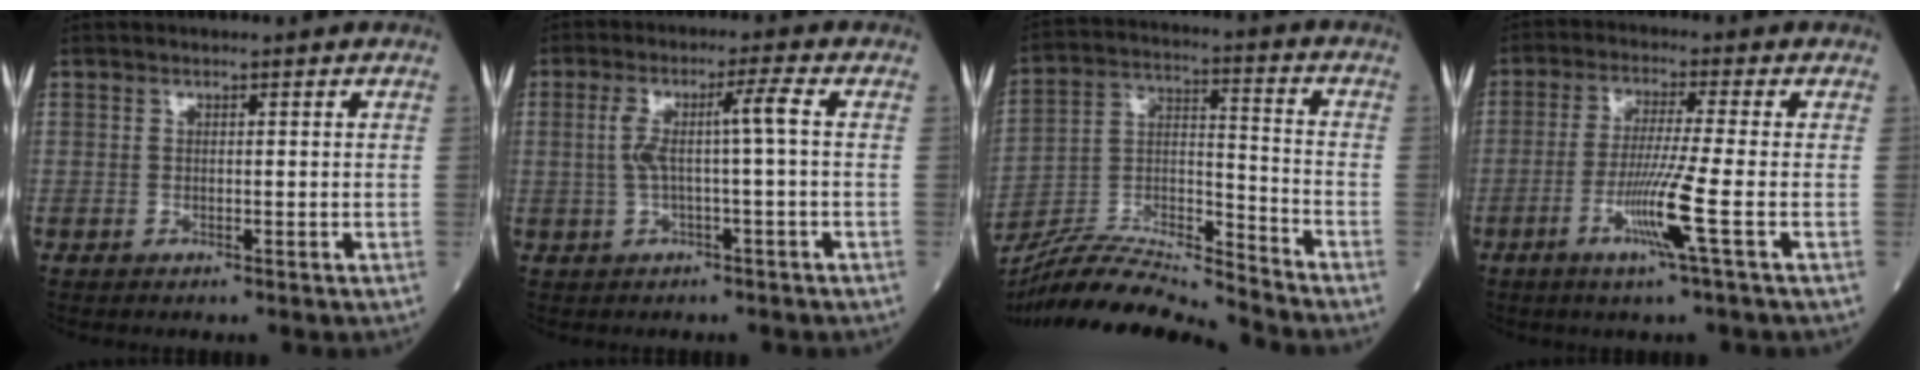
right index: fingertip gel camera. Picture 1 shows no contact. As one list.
[{"total": 5.2, "force": [0.2, -0.5, 5.2], "torque": [-0.107, 0.017, 0.009]}, {"total": 15.5, "force": [-14.9, -0.9, 4.2], "torque": [-0.075, 0.019, -0.277]}, {"total": 7.7, "force": [-2.8, -1.7, 6.9], "torque": [-0.133, -0.020, -0.062]}]